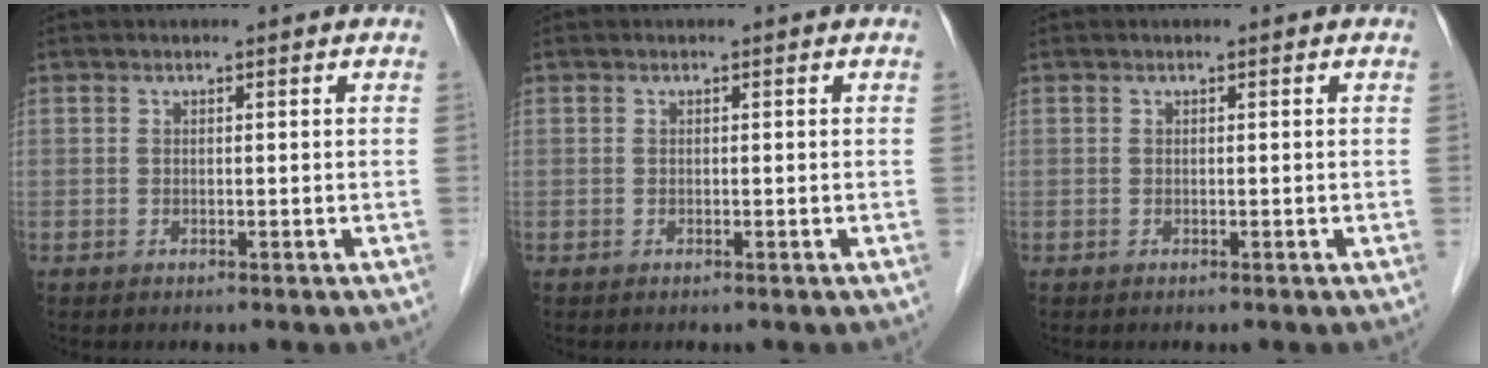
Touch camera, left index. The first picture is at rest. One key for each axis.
{"total": 0.0}
{"total": 0.0}